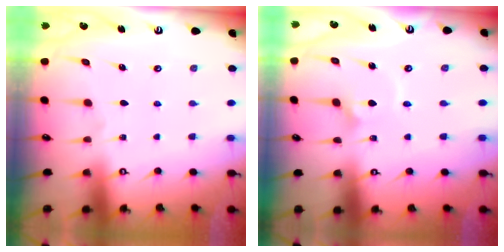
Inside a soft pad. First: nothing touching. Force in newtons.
{"total": 2.7, "press": 2.7, "slide": 0.2}